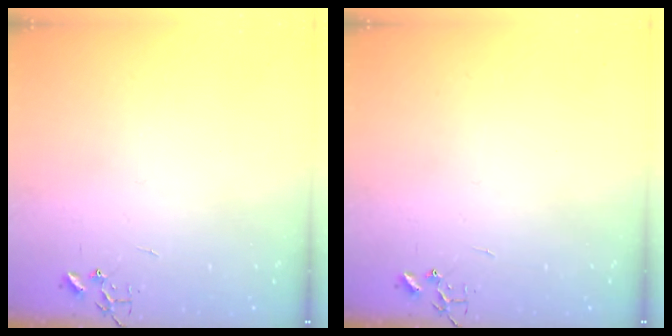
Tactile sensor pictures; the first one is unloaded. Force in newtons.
{"total": 0.0}